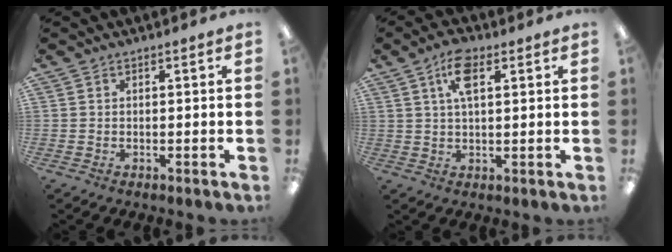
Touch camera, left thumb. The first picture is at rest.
{"total": 7.5, "force": [3.3, 3.4, 5.8], "torque": [-0.106, 0.003, 0.056]}